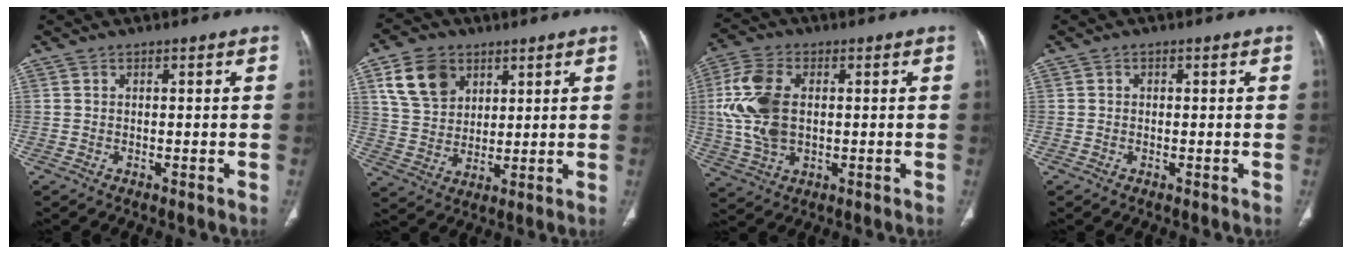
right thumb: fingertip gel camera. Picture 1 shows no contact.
{"total": 10.8, "force": [5.1, 7.9, 5.3], "torque": [-0.077, -0.013, 0.104]}
{"total": 12.6, "force": [1.2, 7.8, 9.8], "torque": [-0.216, 0.005, 0.025]}
{"total": 0.7, "force": [0.1, 0.7, 0.2], "torque": [0.004, 0.002, 0.000]}